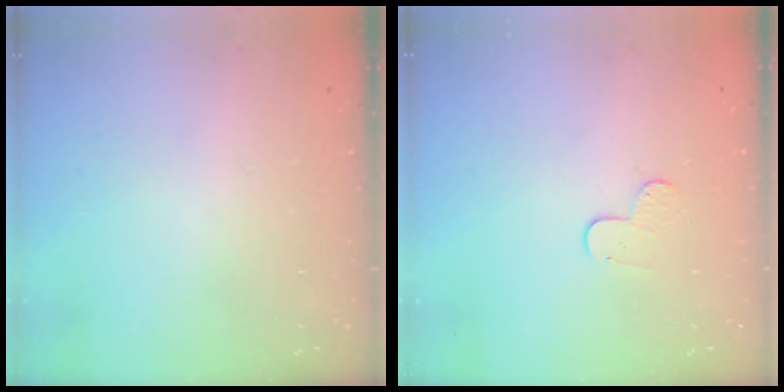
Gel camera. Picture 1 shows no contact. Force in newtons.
{"total": 5.5, "press": 5.5, "slide": 0.6}